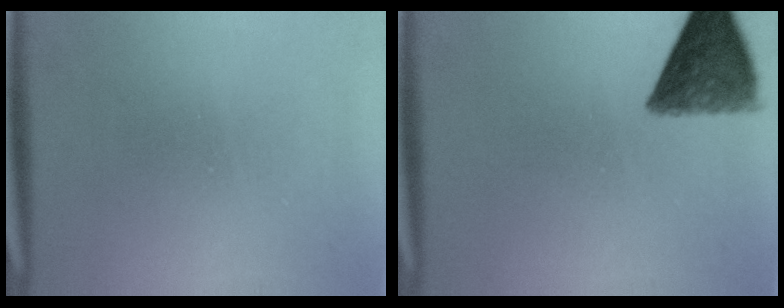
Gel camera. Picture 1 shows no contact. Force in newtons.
{"total": 9.2}